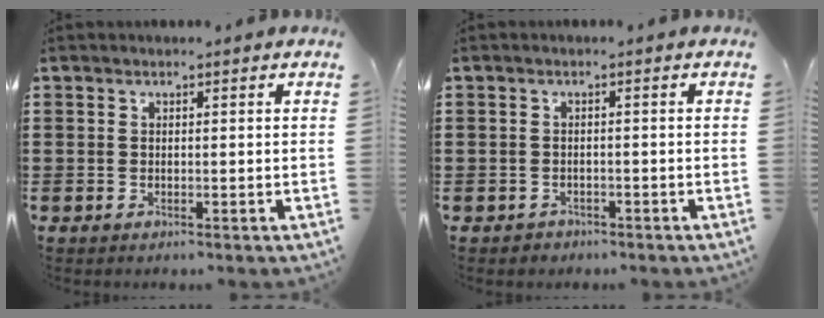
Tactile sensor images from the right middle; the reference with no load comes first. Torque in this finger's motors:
{"motor_torque": [0.40, -0.10, 0.04, 0.01]}